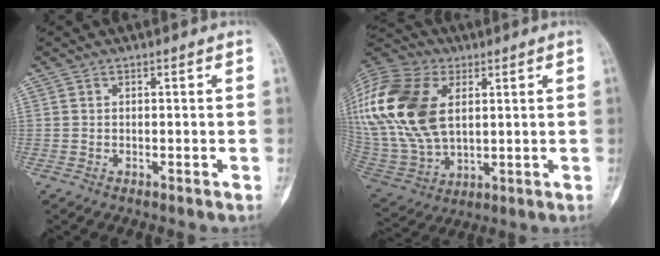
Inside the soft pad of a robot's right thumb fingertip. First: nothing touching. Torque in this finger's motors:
{"motor_torque": [0.89, 2.61, 2.21, 0.56, 0.78]}